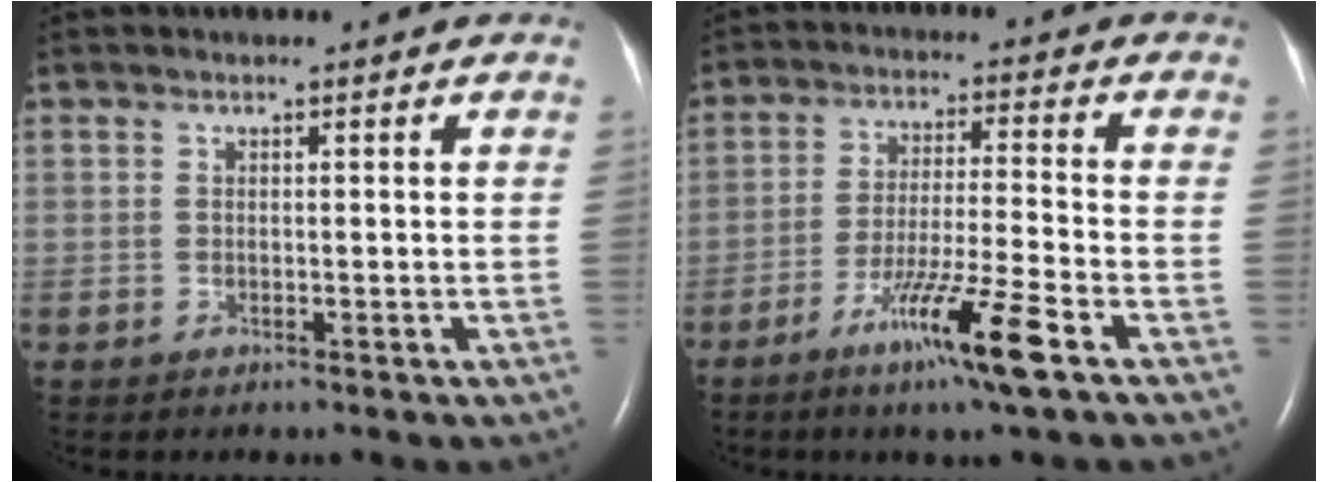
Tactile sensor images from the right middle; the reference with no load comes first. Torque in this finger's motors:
{"motor_torque": [1.27, -0.87, 0.67, 0.18]}